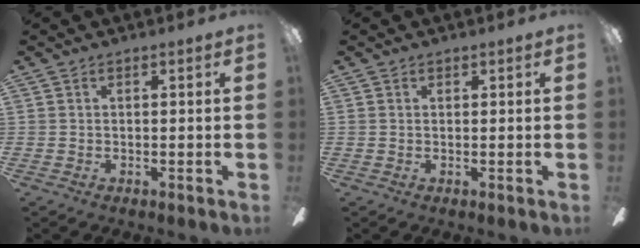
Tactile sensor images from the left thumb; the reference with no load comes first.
{"total": 0.6, "force": [0.4, 0.4, 0.0], "torque": [0.007, -0.004, 0.007]}